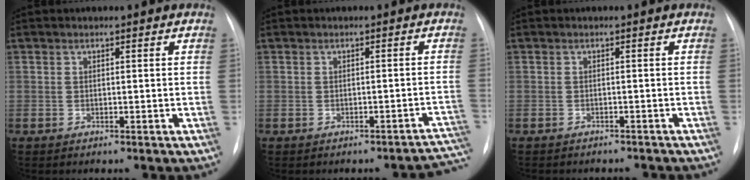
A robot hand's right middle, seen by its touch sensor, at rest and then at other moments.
{"total": 4.5, "force": [-4.0, 1.5, 1.3], "torque": [0.015, 0.020, -0.041]}
{"total": 6.2, "force": [-5.6, 2.1, 1.6], "torque": [-0.014, 0.004, -0.062]}